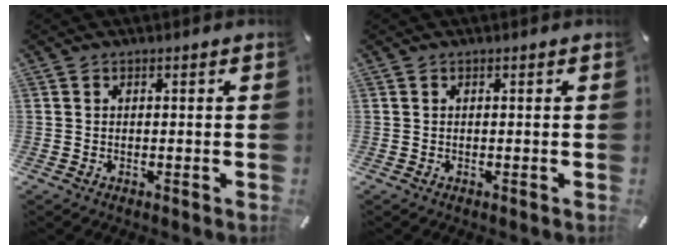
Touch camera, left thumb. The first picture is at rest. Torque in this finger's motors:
{"motor_torque": [-0.05, 0.04, -0.02, 0.08, 0.00]}